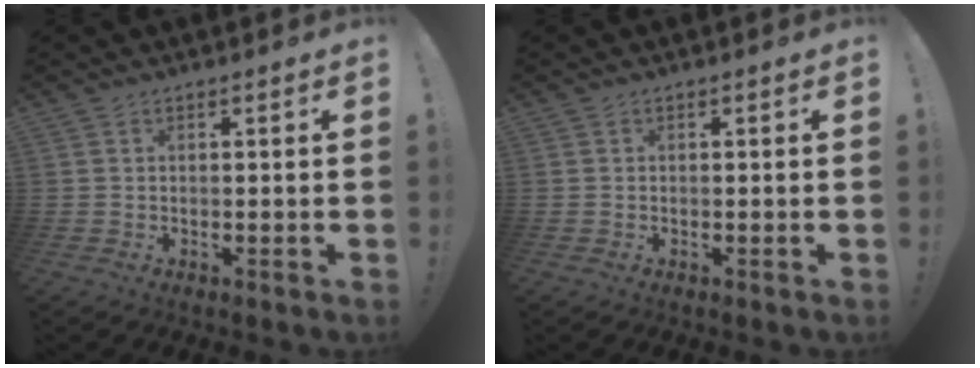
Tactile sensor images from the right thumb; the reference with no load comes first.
{"total": 0.0}